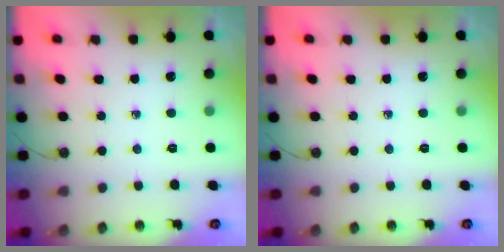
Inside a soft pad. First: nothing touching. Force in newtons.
{"total": 0.0}